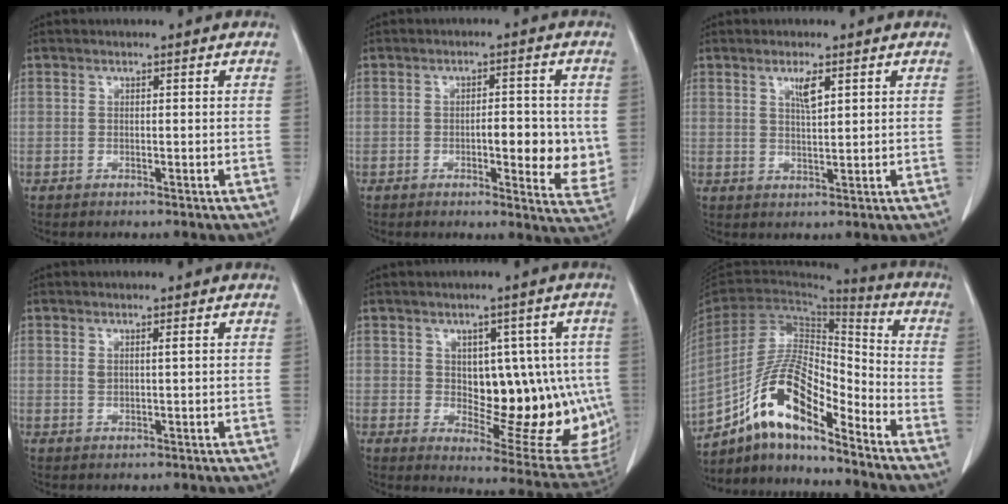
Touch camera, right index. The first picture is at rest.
{"total": 8.7, "force": [-0.7, 2.7, 8.2], "torque": [-0.099, -0.007, -0.007]}
{"total": 3.0, "force": [1.5, 0.4, 2.5], "torque": [-0.047, -0.002, 0.028]}
{"total": 1.1, "force": [0.6, 0.1, 0.9], "torque": [-0.027, 0.001, 0.015]}
{"total": 17.0, "force": [-0.9, 8.1, 14.8], "torque": [-0.149, 0.010, 0.016]}
{"total": 14.7, "force": [-10.0, 3.3, 10.2], "torque": [-0.197, 0.018, -0.180]}